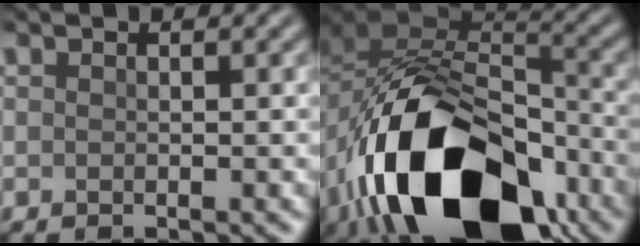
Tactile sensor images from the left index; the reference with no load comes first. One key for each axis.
{"total": 17.0, "fx": -8.2, "fy": 9.5, "fz": 11.5, "tx": -0.207, "ty": -0.017, "tz": -0.140}